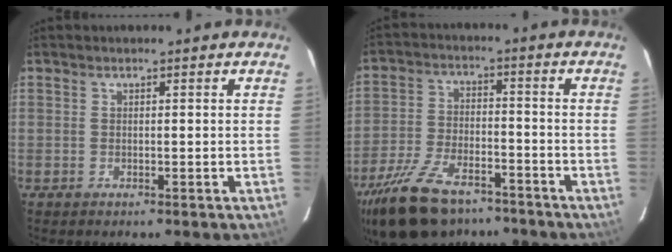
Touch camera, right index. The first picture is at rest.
{"total": 18.4, "force": [-13.5, 8.3, 9.3], "torque": [-0.206, -0.020, -0.231]}